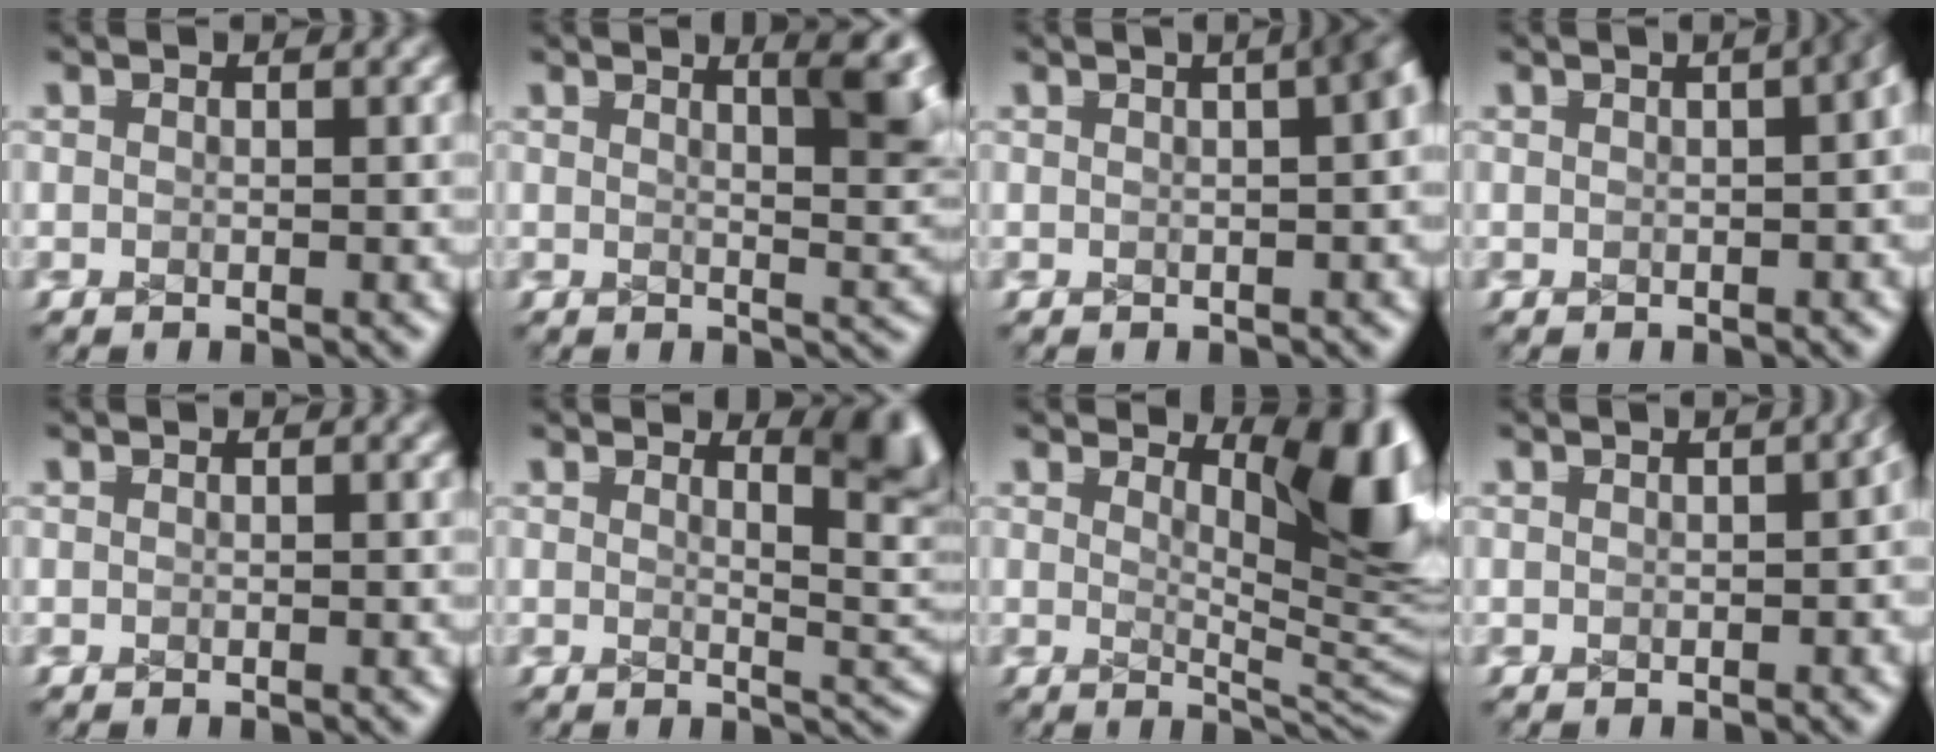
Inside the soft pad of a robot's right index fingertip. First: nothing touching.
{"total": 5.2, "force": [2.1, 1.4, 4.5], "torque": [-0.026, 0.000, 0.035]}
{"total": 3.4, "force": [0.6, 1.6, 3.0], "torque": [-0.015, 0.017, 0.003]}
{"total": 3.7, "force": [0.3, 1.7, 3.3], "torque": [-0.014, 0.021, -0.003]}
{"total": 0.0}
{"total": 4.5, "force": [1.8, 0.9, 4.1], "torque": [-0.022, -0.003, 0.031]}
{"total": 9.1, "force": [1.0, 3.0, 8.5], "torque": [-0.056, -0.009, 0.025]}
{"total": 1.0, "force": [-0.2, 0.6, 0.8], "torque": [0.002, 0.007, -0.006]}